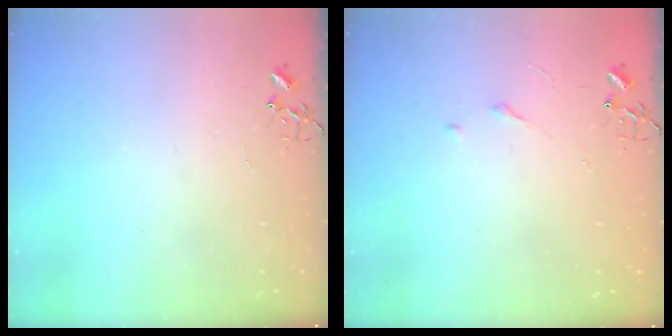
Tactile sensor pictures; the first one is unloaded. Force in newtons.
{"total": 2.7, "press": 2.7, "slide": 0.4}